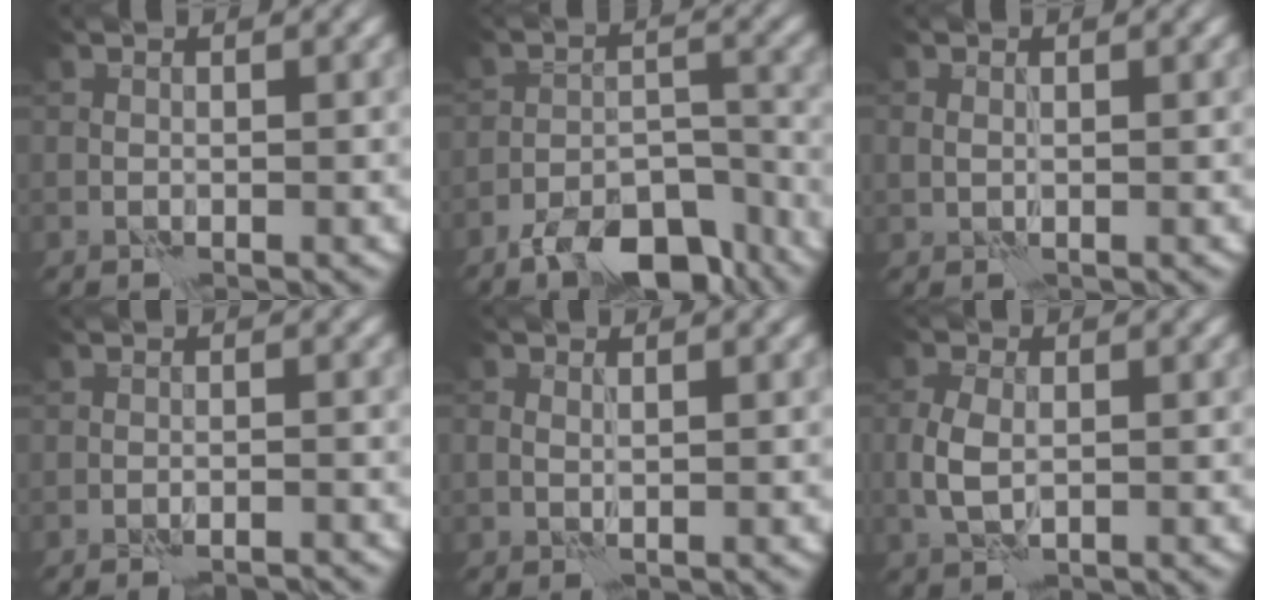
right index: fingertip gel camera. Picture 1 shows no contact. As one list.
[{"total": 7.8, "force": [-5.9, 3.1, 4.1], "torque": [-0.058, -0.002, -0.101]}, {"total": 0.7, "force": [0.4, 0.4, 0.4], "torque": [-0.009, -0.002, 0.010]}, {"total": 3.6, "force": [-3.5, 0.4, 0.7], "torque": [-0.008, 0.011, -0.041]}, {"total": 0.9, "force": [0.6, 0.4, 0.5], "torque": [-0.011, -0.003, 0.012]}, {"total": 2.6, "force": [0.0, 1.5, 2.1], "torque": [-0.054, -0.003, -0.002]}]